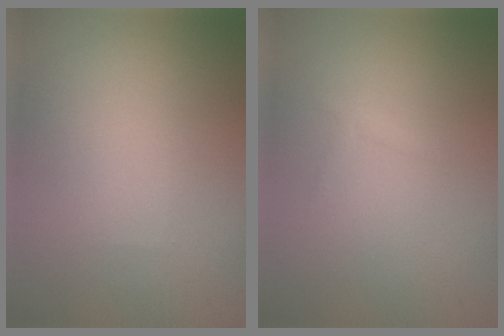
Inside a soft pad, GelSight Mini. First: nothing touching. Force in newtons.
{"total": 0.5, "press": 0.5, "slide": 0.0}